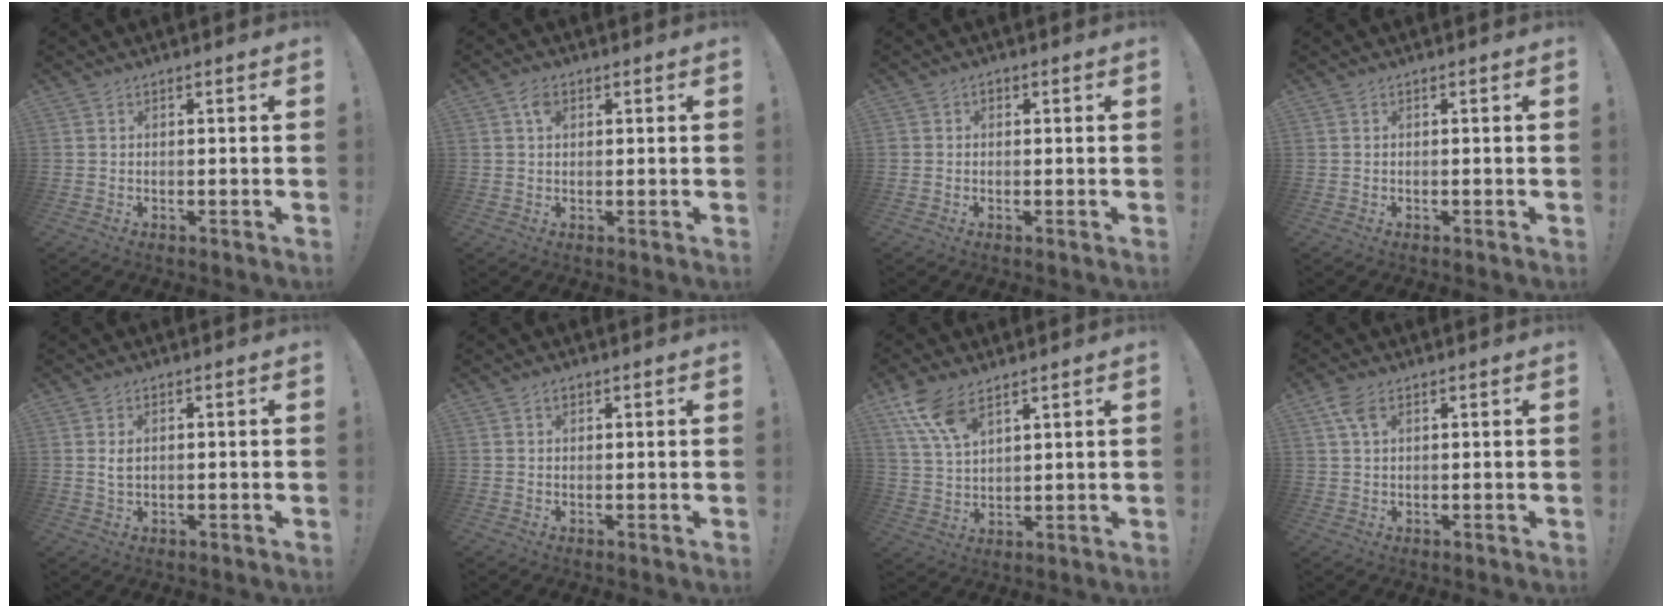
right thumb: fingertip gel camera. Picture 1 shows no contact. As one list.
[{"total": 3.4, "force": [1.3, 2.4, 2.2], "torque": [-0.044, 0.007, 0.023]}, {"total": 1.4, "force": [-0.1, 1.4, 0.5], "torque": [-0.012, 0.008, -0.002]}, {"total": 0.0}, {"total": 2.2, "force": [0.7, 1.3, 1.6], "torque": [-0.024, 0.002, 0.011]}, {"total": 1.2, "force": [0.6, 0.8, 0.6], "torque": [-0.010, 0.002, 0.011]}, {"total": 10.2, "force": [6.8, 4.5, 6.2], "torque": [-0.125, -0.023, 0.132]}, {"total": 4.8, "force": [2.2, 2.6, 3.4], "torque": [-0.068, -0.001, 0.043]}]